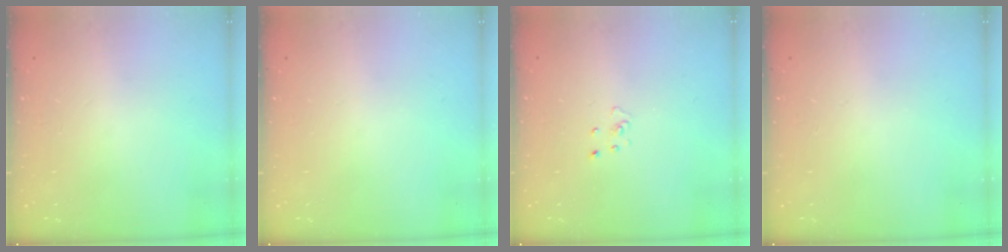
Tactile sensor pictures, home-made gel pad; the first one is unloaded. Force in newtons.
{"total": 0.0}
{"total": 2.3, "press": 2.3, "slide": 0.2}
{"total": 0.0}